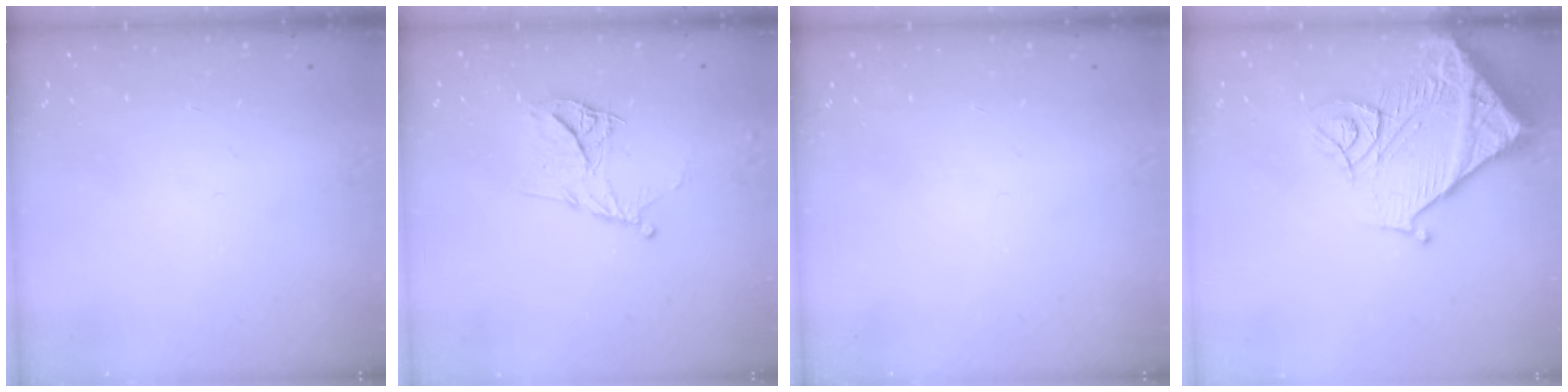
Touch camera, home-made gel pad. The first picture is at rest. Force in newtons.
{"total": 11.8, "press": 11.8, "slide": 0.9}
{"total": 0.0}
{"total": 15.3, "press": 15.2, "slide": 1.9}